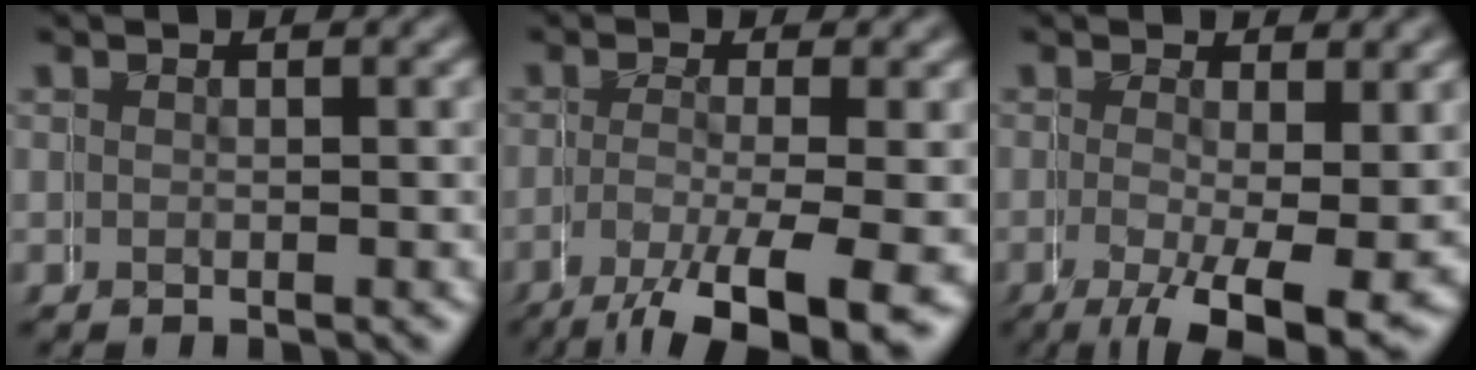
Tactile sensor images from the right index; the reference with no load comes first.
{"total": 4.7, "force": [-2.8, 0.7, 3.7], "torque": [-0.077, -0.024, -0.034]}
{"total": 3.9, "force": [-1.1, 0.8, 3.6], "torque": [-0.052, -0.020, -0.009]}